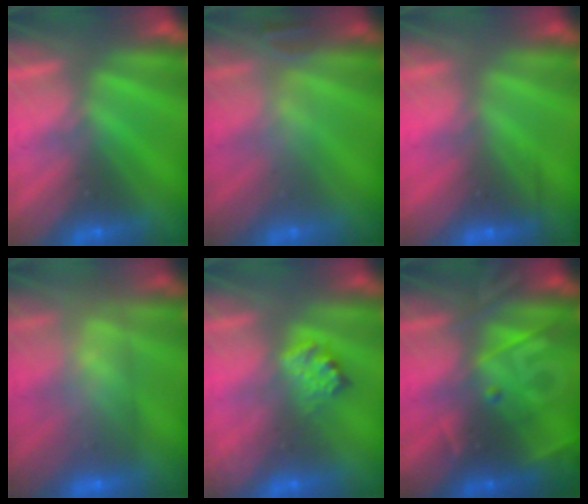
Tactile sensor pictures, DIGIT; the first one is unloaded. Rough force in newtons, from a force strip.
{"total": 2.4}
{"total": 2.2}
{"total": 8.1}
{"total": 2.3}
{"total": 2.8}